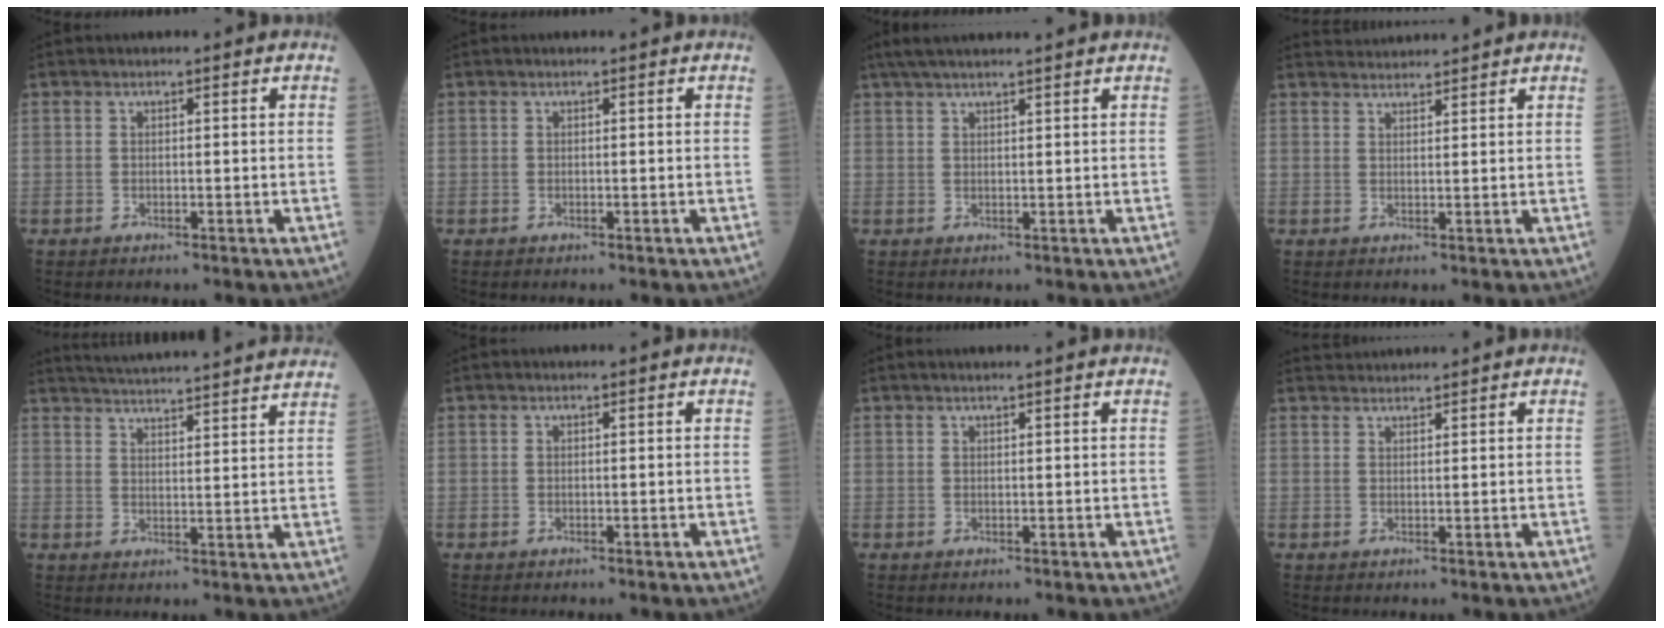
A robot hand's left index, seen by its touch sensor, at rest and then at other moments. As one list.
[{"total": 0.0}, {"total": 9.2, "force": [7.8, 0.0, 5.0], "torque": [-0.076, 0.037, 0.108]}, {"total": 4.0, "force": [4.0, -0.2, 0.2], "torque": [-0.012, 0.027, 0.069]}, {"total": 23.2, "force": [21.9, 0.5, 7.7], "torque": [-0.124, -0.013, 0.281]}, {"total": 0.0}, {"total": 2.6, "force": [2.3, -0.4, 1.2], "torque": [-0.014, 0.013, 0.033]}, {"total": 2.7, "force": [2.7, -0.2, 0.0], "torque": [-0.004, 0.025, 0.055]}]